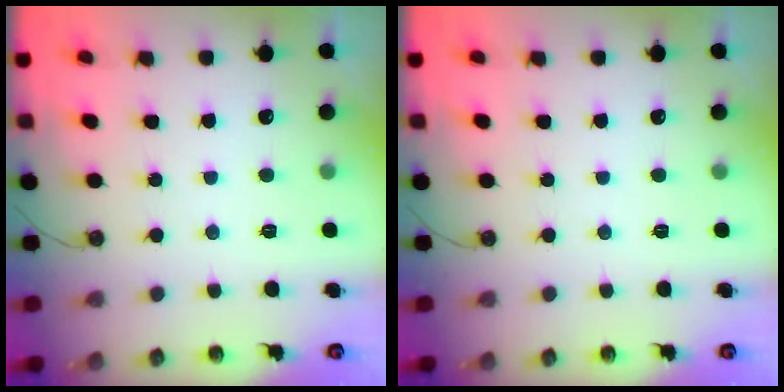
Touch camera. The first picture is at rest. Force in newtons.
{"total": 0.0}